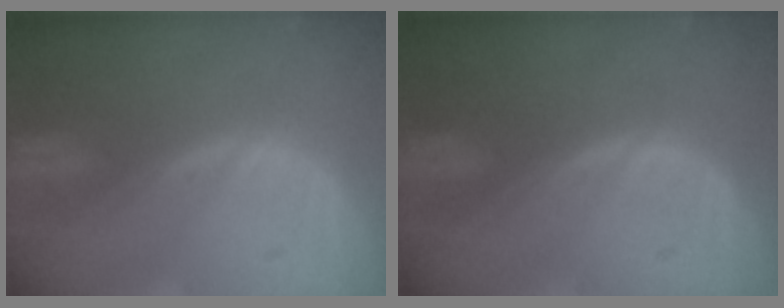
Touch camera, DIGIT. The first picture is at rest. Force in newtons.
{"total": 0.0}